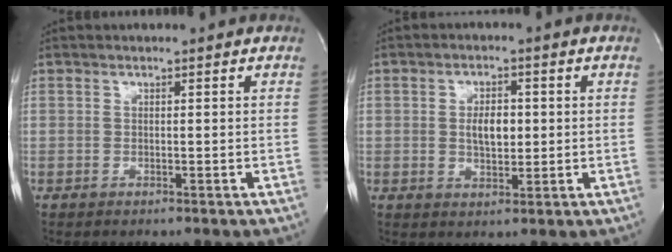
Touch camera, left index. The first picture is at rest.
{"total": 4.4, "force": [0.2, 2.2, 3.8], "torque": [-0.063, 0.001, 0.007]}